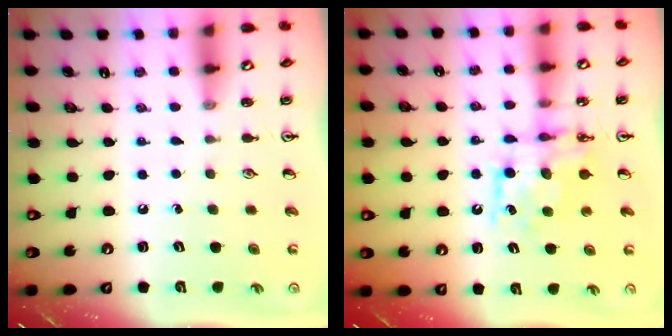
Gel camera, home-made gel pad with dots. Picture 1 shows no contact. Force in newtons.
{"total": 8.1, "press": 8.1, "slide": 0.3}